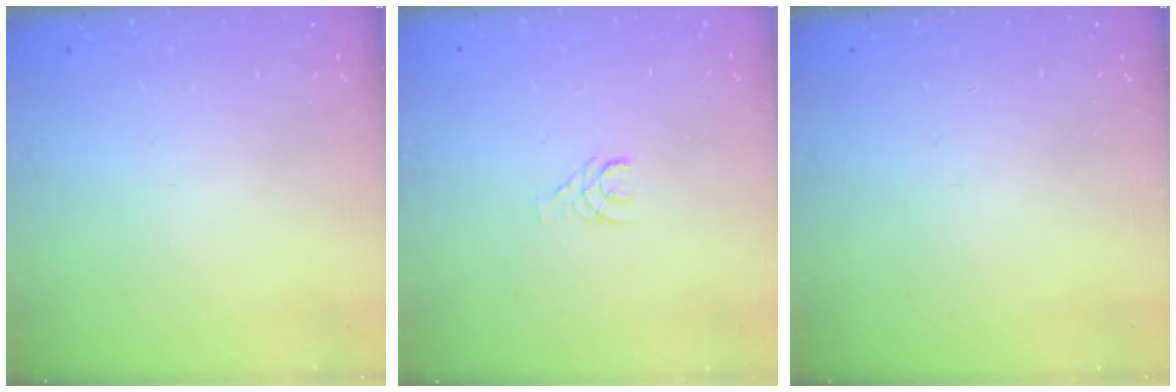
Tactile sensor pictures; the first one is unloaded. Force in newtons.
{"total": 3.9, "press": 3.9, "slide": 0.4}
{"total": 0.0}